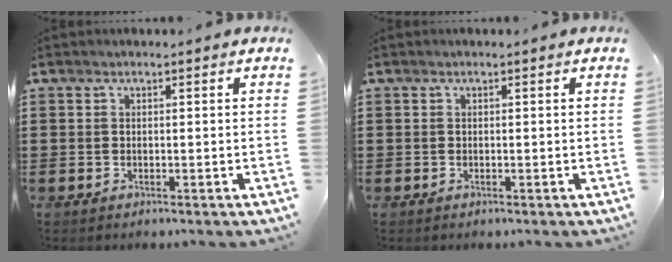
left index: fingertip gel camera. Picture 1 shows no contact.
{"total": 0.0}